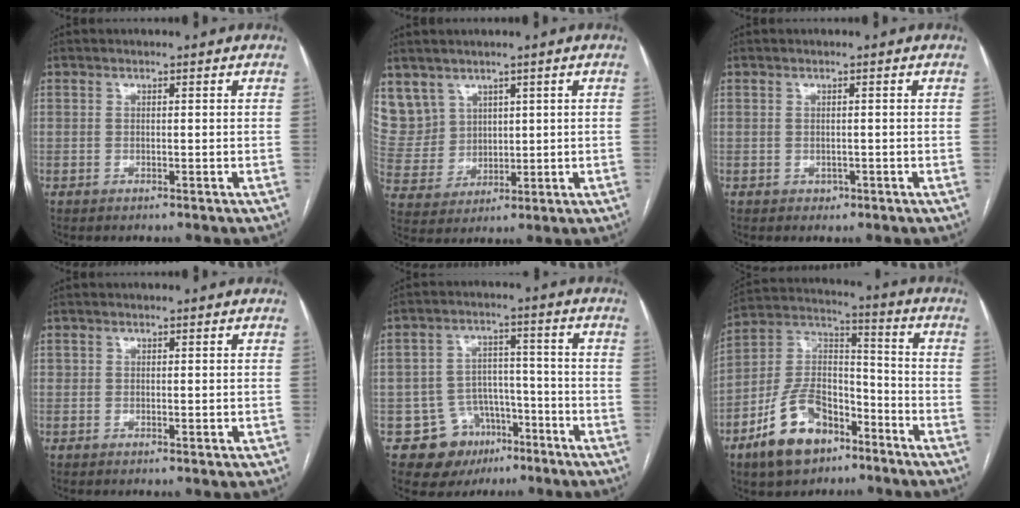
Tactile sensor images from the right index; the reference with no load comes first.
{"total": 9.2, "force": [5.5, 7.4, 0.8], "torque": [-0.033, 0.030, 0.134]}
{"total": 0.7, "force": [-0.3, 0.7, 0.3], "torque": [-0.002, 0.002, -0.001]}
{"total": 0.8, "force": [0.0, 0.6, 0.5], "torque": [-0.008, 0.002, 0.004]}
{"total": 9.1, "force": [-5.0, 7.4, 1.8], "torque": [-0.018, 0.033, -0.065]}
{"total": 14.4, "force": [-8.5, 7.7, 8.8], "torque": [-0.177, 0.016, -0.153]}